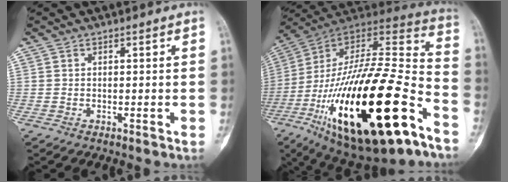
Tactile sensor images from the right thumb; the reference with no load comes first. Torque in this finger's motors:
{"motor_torque": [2.58, 2.44, 2.67, -0.10, 1.05]}